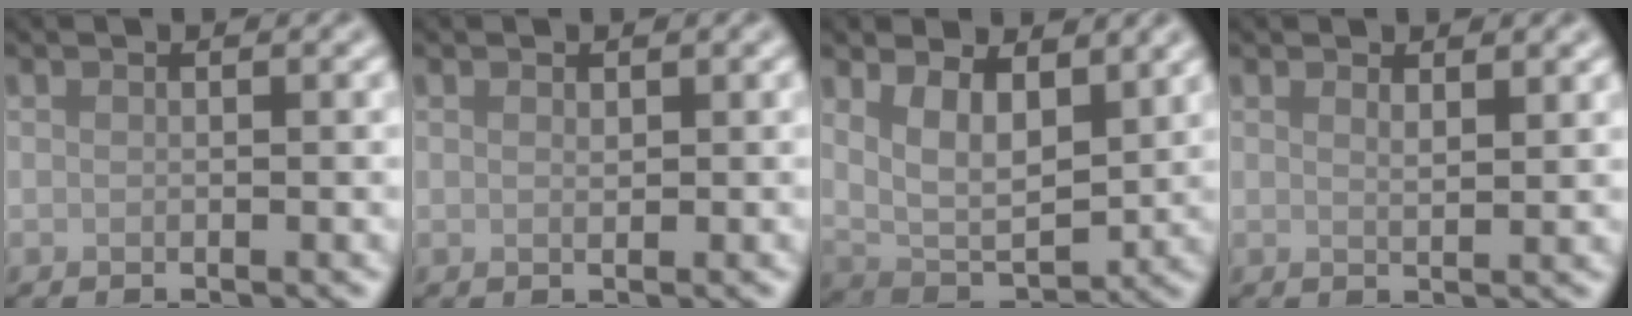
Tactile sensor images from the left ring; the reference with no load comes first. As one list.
[{"total": 0.5, "force": [0.4, 0.2, 0.3], "torque": [-0.003, -0.003, 0.007]}, {"total": 6.0, "force": [2.2, 3.2, 4.6], "torque": [-0.086, -0.011, 0.040]}, {"total": 1.3, "force": [1.1, 0.3, 0.8], "torque": [-0.011, -0.003, 0.019]}]